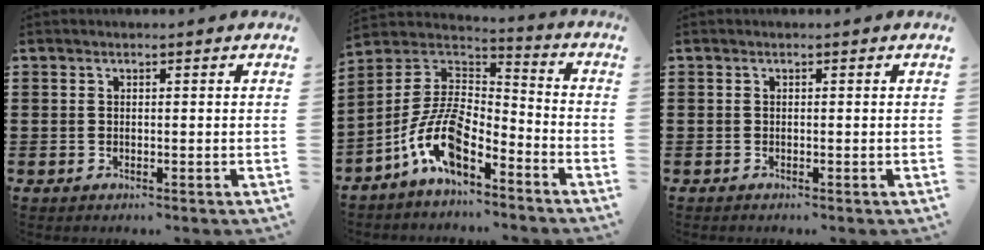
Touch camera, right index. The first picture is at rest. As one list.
[{"total": 11.0, "force": [-6.7, 4.4, 7.5], "torque": [-0.177, 0.001, -0.138]}, {"total": 0.0}]